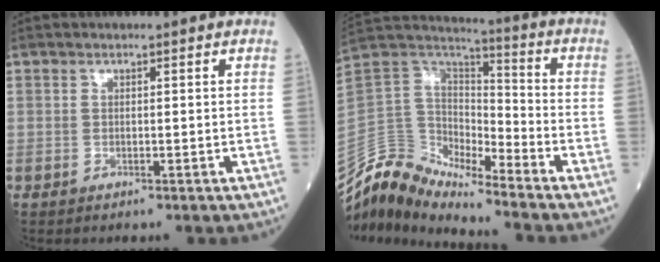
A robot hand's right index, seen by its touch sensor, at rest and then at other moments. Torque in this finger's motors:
{"motor_torque": [-0.26, -0.21, -1.02, -0.21]}